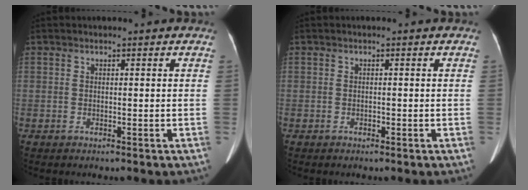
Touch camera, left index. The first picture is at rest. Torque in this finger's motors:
{"motor_torque": [0.07, 0.03, -0.02, -0.01]}